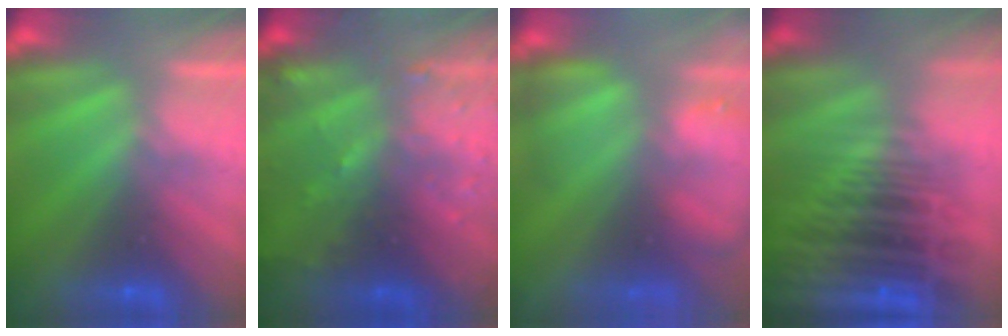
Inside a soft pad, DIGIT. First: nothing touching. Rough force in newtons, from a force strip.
{"total": 5.9}
{"total": 7.6}
{"total": 7.8}